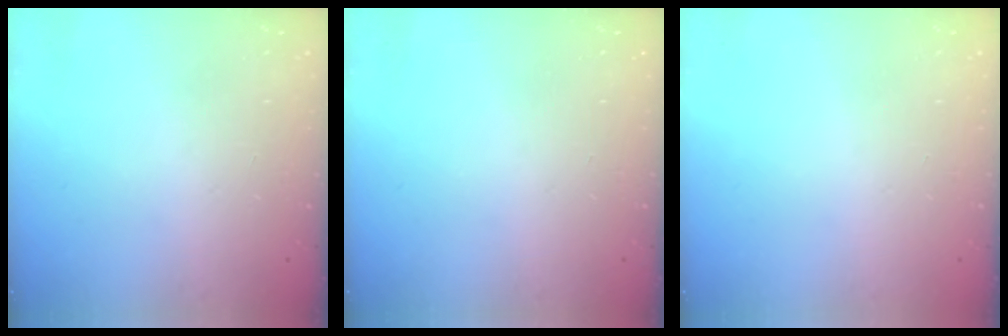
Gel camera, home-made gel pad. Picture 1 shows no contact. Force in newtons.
{"total": 0.0}
{"total": 0.0}